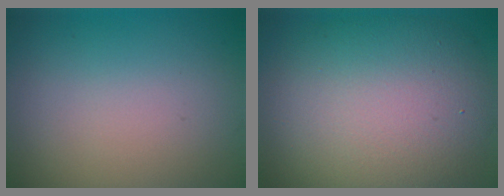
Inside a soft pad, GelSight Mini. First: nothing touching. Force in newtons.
{"total": 11.5, "press": 11.4, "slide": 0.7}